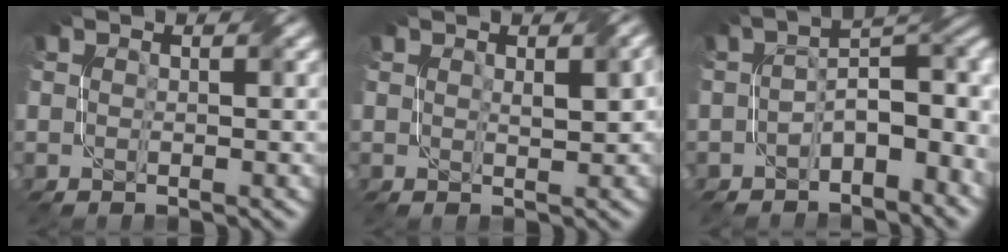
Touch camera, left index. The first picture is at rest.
{"total": 2.0, "force": [0.7, 0.7, 1.8], "torque": [-0.023, 0.006, 0.019]}
{"total": 6.2, "force": [-1.7, 3.3, 4.9], "torque": [-0.054, 0.015, -0.030]}